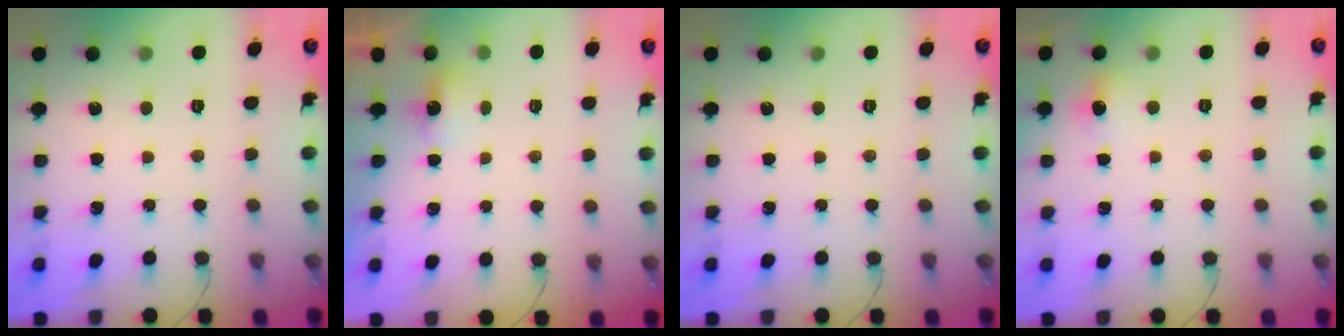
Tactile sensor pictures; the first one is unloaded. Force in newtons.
{"total": 1.8, "press": 1.6, "slide": 0.8}
{"total": 0.0}
{"total": 10.9, "press": 4.9, "slide": 9.7}